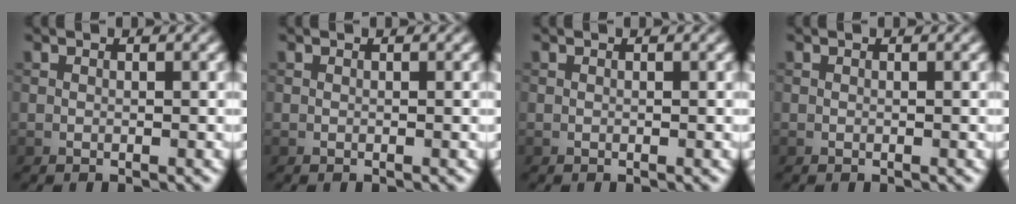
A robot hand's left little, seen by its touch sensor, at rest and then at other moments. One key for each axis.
{"total": 0.0}
{"total": 0.0}
{"total": 0.0}